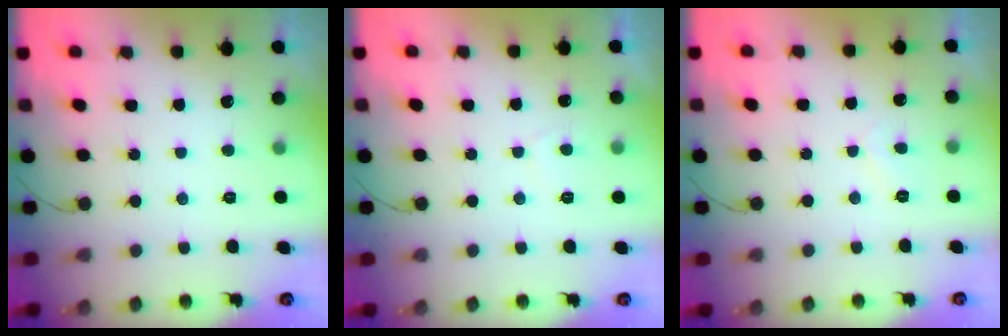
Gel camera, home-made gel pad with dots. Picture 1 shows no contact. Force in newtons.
{"total": 0.8, "press": 0.6, "slide": 0.5}
{"total": 1.9, "press": 1.8, "slide": 0.5}